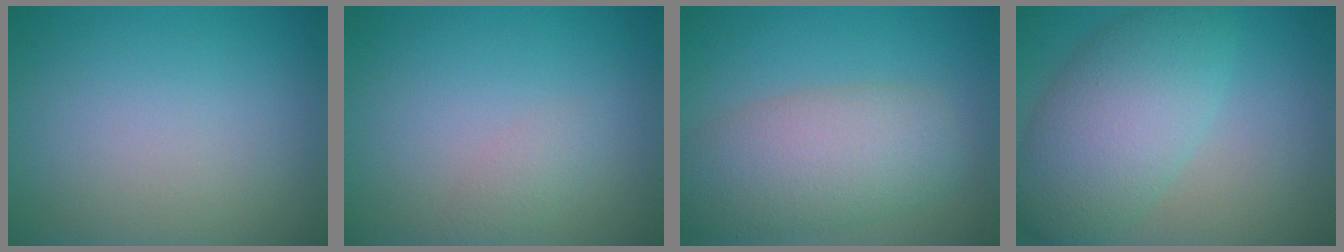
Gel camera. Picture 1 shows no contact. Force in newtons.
{"total": 1.1, "press": 1.1, "slide": 0.1}
{"total": 6.8, "press": 6.8, "slide": 0.4}
{"total": 7.2, "press": 7.2, "slide": 0.2}